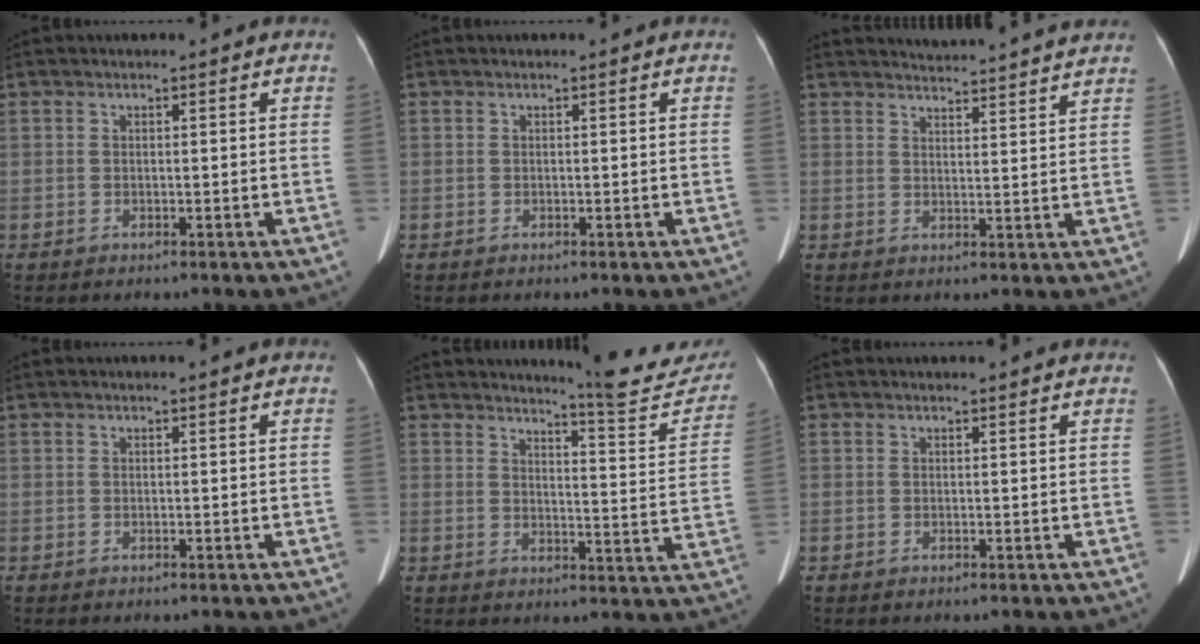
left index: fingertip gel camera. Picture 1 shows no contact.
{"total": 0.0}
{"total": 12.1, "force": [11.6, 0.1, 3.5], "torque": [-0.053, 0.009, 0.143]}
{"total": 0.5, "force": [0.5, 0.0, 0.3], "torque": [-0.002, 0.005, 0.008]}
{"total": 12.8, "force": [12.3, 0.9, 3.4], "torque": [-0.026, -0.055, 0.137]}
{"total": 2.1, "force": [2.0, 0.1, 0.5], "torque": [-0.009, 0.012, 0.025]}